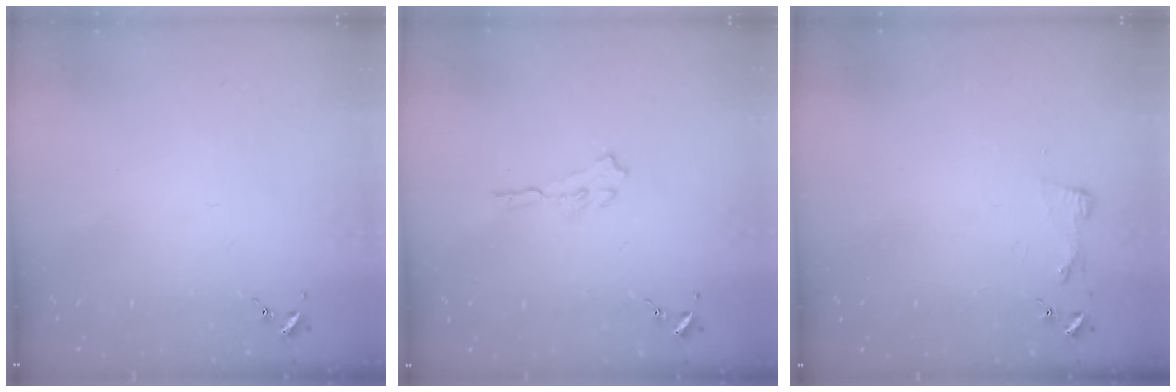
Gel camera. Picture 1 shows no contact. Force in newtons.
{"total": 3.8, "press": 3.8, "slide": 0.3}
{"total": 3.1, "press": 3.1, "slide": 0.4}